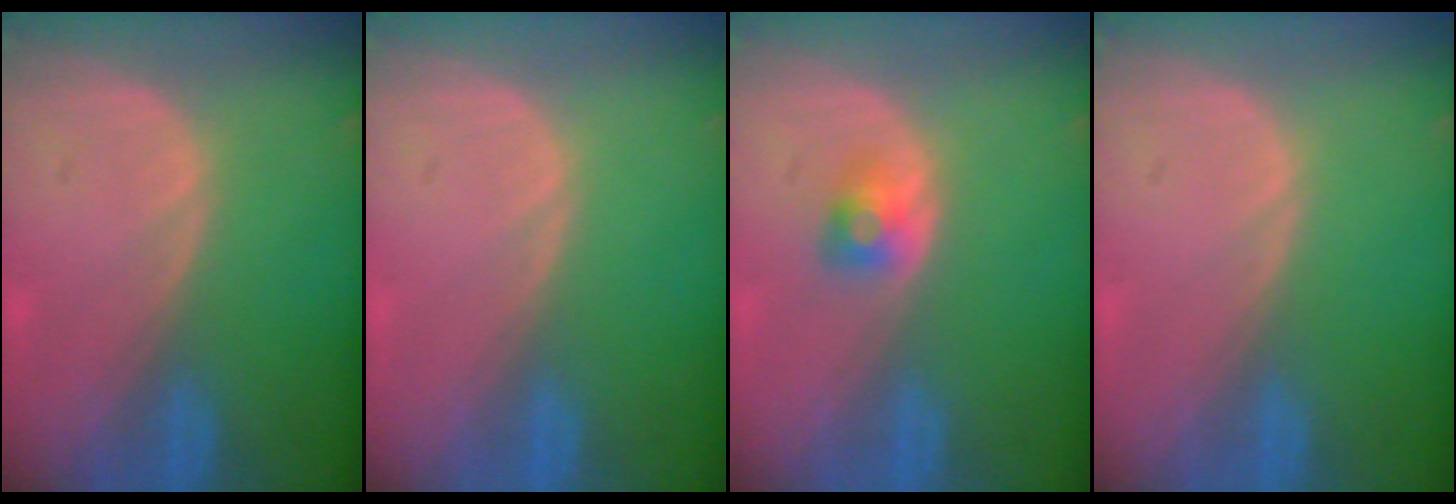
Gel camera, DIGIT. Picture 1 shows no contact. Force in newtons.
{"total": 0.0}
{"total": 2.6, "press": 2.4, "slide": 1.2}
{"total": 0.0}